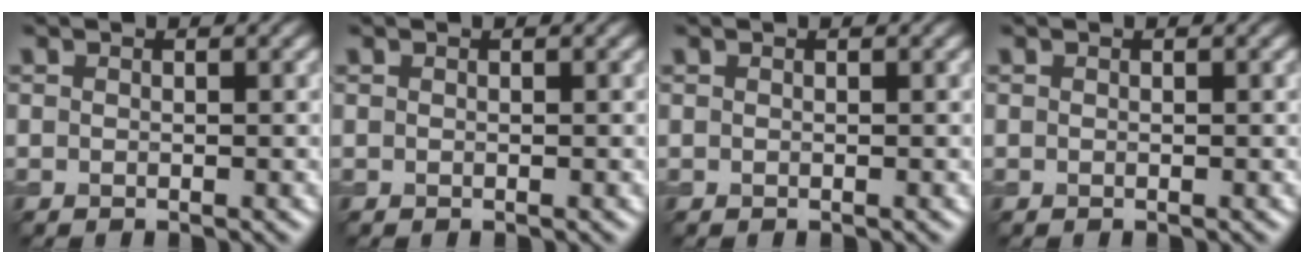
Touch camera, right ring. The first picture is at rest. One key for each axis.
{"total": 0.0}
{"total": 0.0}
{"total": 0.0}